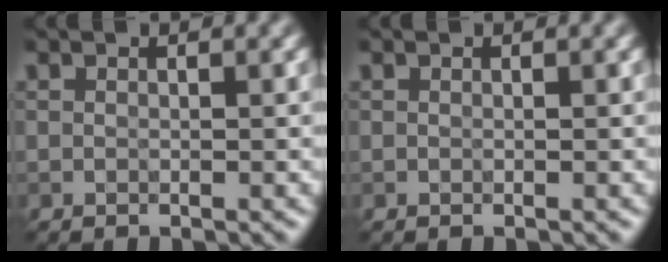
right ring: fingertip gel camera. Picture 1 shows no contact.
{"total": 0.0}